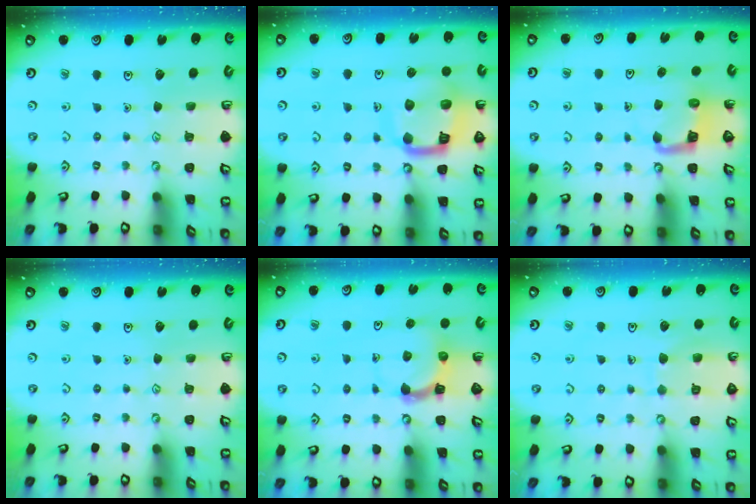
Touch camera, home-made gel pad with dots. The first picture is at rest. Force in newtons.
{"total": 13.4, "press": 13.3, "slide": 1.6}
{"total": 4.5, "press": 4.5, "slide": 0.1}
{"total": 0.0}
{"total": 4.5, "press": 4.4, "slide": 0.7}
{"total": 7.1, "press": 7.1, "slide": 0.3}